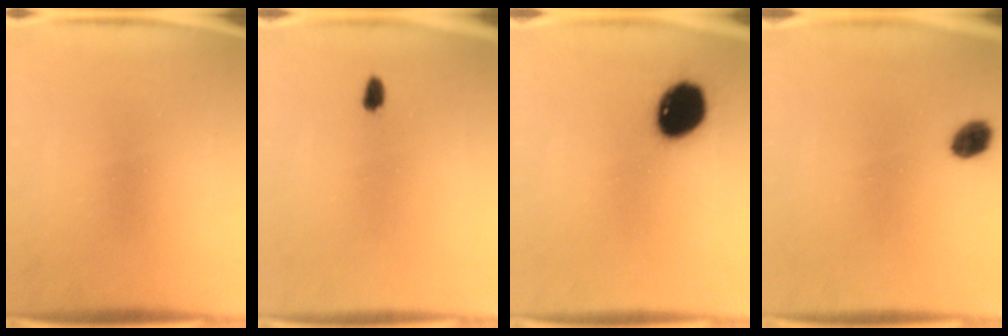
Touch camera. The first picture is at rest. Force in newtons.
{"total": 1.4}
{"total": 12.9}
{"total": 4.2}